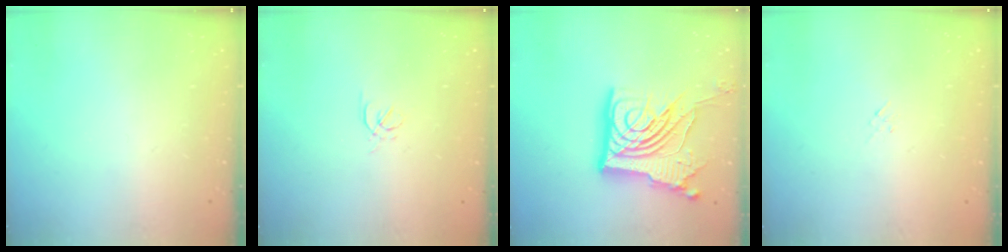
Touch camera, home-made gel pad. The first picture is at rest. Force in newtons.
{"total": 1.7, "press": 1.6, "slide": 0.5}
{"total": 22.5, "press": 22.4, "slide": 2.7}
{"total": 1.3, "press": 1.2, "slide": 0.5}